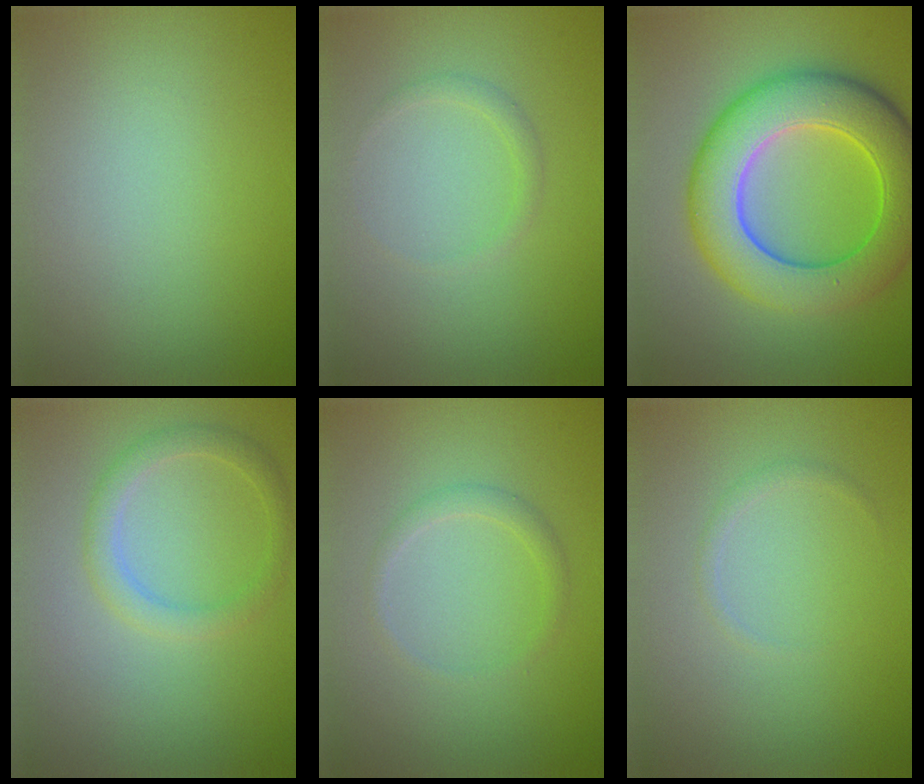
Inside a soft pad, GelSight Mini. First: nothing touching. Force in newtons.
{"total": 0.9, "press": 0.9, "slide": 0.1}
{"total": 9.5, "press": 9.5, "slide": 0.2}
{"total": 2.2, "press": 2.2, "slide": 0.1}
{"total": 1.3, "press": 1.3, "slide": 0.1}
{"total": 0.7, "press": 0.7, "slide": 0.1}